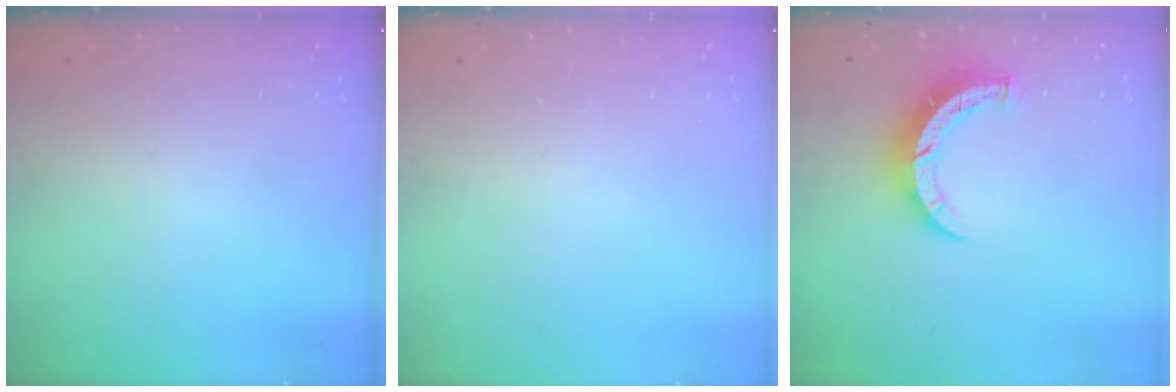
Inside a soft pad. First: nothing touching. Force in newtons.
{"total": 0.0}
{"total": 7.5, "press": 7.5, "slide": 0.5}